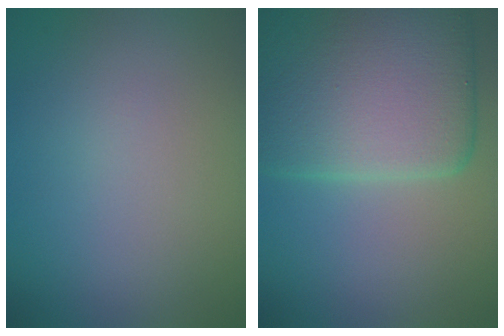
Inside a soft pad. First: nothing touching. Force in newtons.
{"total": 11.0, "press": 11.0, "slide": 0.4}